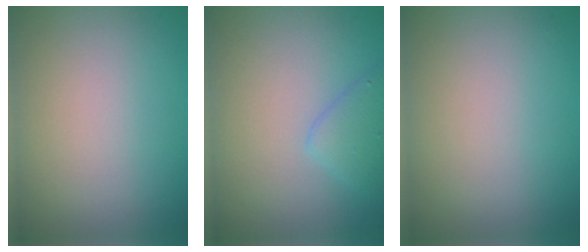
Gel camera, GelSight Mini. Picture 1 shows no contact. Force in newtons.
{"total": 2.1, "press": 2.1, "slide": 0.1}
{"total": 0.0}